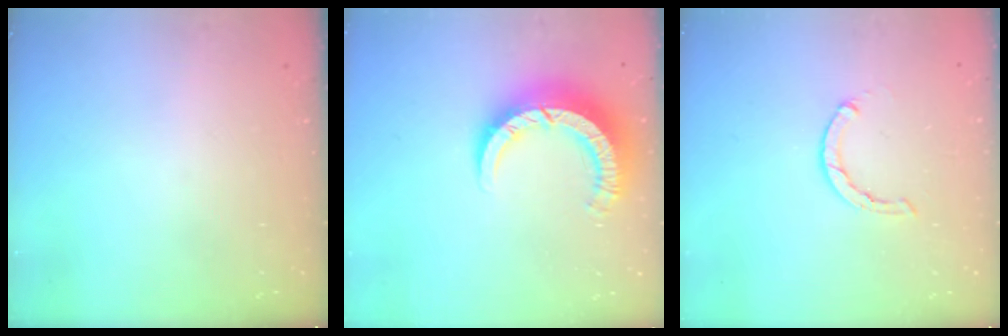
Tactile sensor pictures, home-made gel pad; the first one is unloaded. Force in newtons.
{"total": 9.3, "press": 9.2, "slide": 1.1}
{"total": 1.2, "press": 1.2, "slide": 0.2}